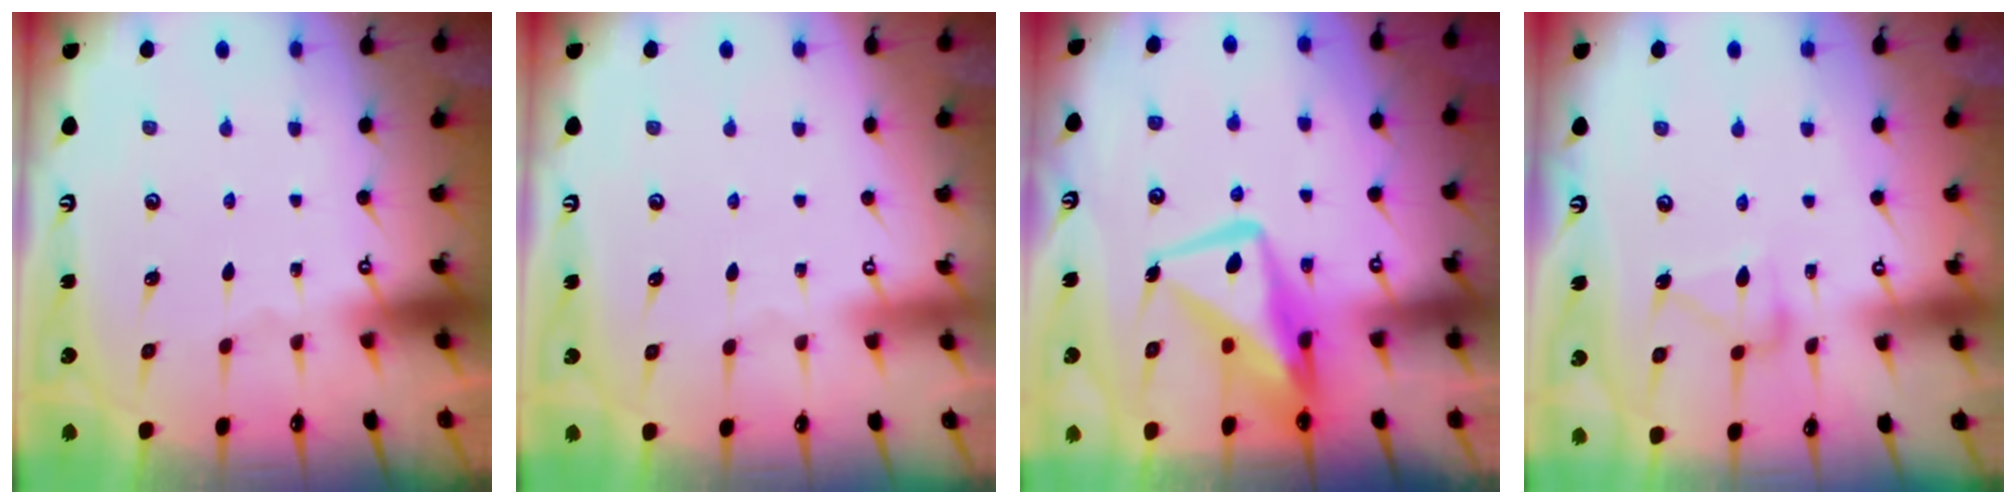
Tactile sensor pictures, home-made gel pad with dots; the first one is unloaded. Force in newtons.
{"total": 3.9, "press": 3.9, "slide": 0.1}
{"total": 14.2, "press": 14.0, "slide": 2.0}
{"total": 12.3, "press": 12.3, "slide": 0.6}